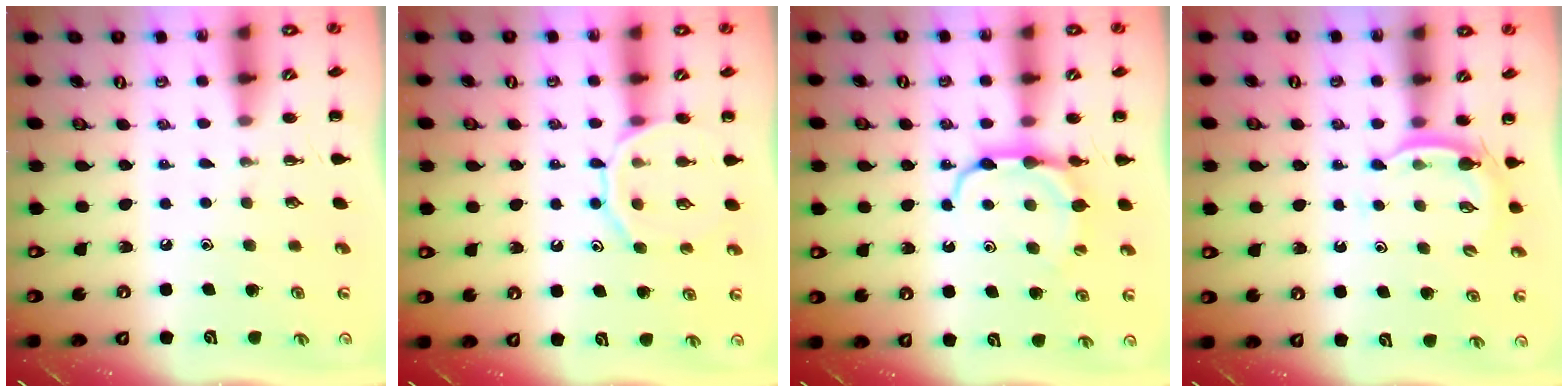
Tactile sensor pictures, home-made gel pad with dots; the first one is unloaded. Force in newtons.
{"total": 10.1, "press": 10.1, "slide": 1.2}
{"total": 7.9, "press": 7.8, "slide": 1.0}
{"total": 3.2, "press": 3.1, "slide": 0.8}